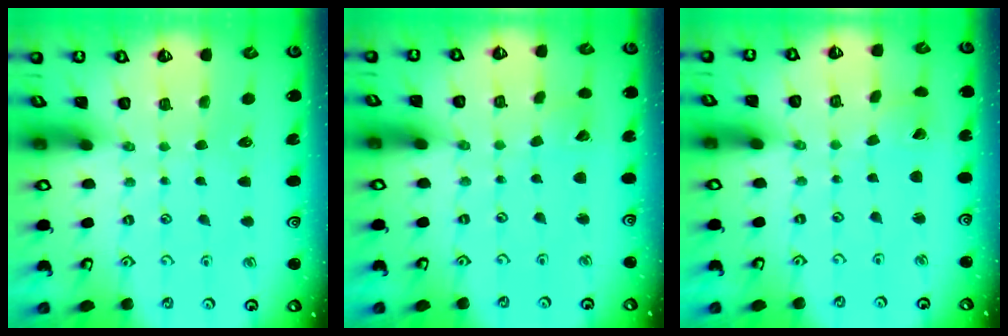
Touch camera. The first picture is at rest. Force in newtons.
{"total": 2.8, "press": 2.8, "slide": 0.3}
{"total": 1.7, "press": 1.7, "slide": 0.0}